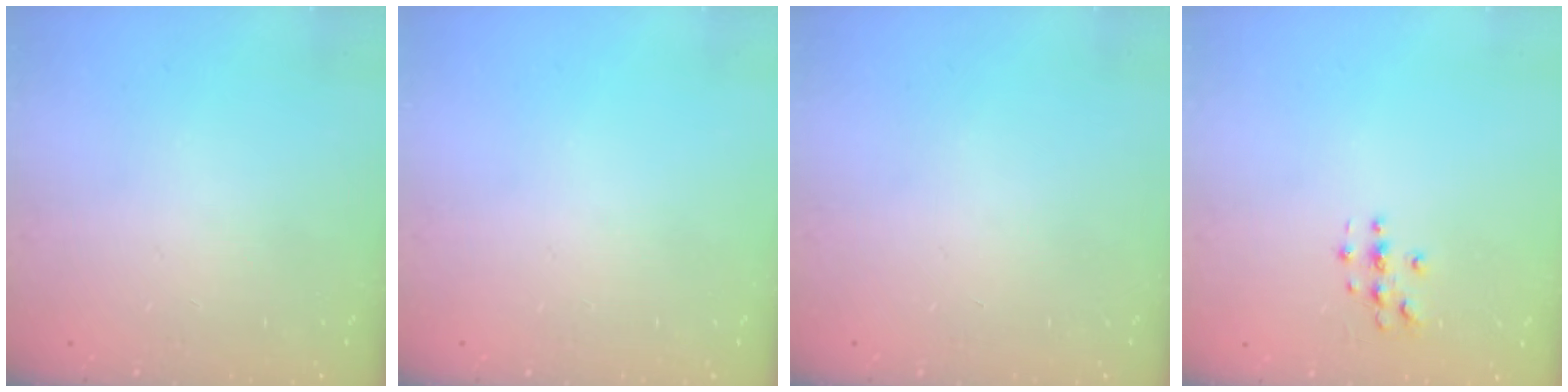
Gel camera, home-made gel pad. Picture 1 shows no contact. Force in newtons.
{"total": 0.0}
{"total": 0.0}
{"total": 2.8, "press": 2.8, "slide": 0.3}